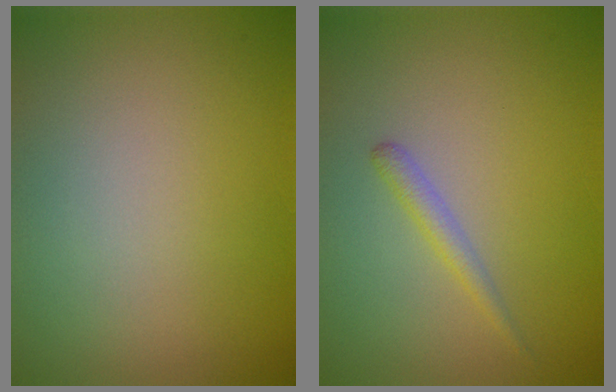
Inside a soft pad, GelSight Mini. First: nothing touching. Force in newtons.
{"total": 1.4, "press": 1.4, "slide": 0.0}